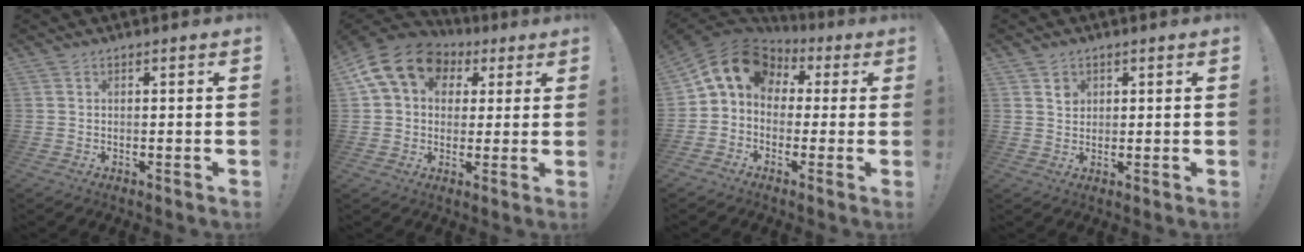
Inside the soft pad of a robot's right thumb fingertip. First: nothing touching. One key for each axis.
{"total": 15.1, "fx": 5.7, "fy": 11.3, "fz": 8.2, "tx": -0.125, "ty": -0.010, "tz": 0.110}
{"total": 13.0, "fx": 3.4, "fy": 10.3, "fz": 7.2, "tx": -0.116, "ty": -0.002, "tz": 0.066}
{"total": 2.7, "fx": 1.4, "fy": 2.3, "fz": 0.4, "tx": 0.006, "ty": -0.008, "tz": 0.022}